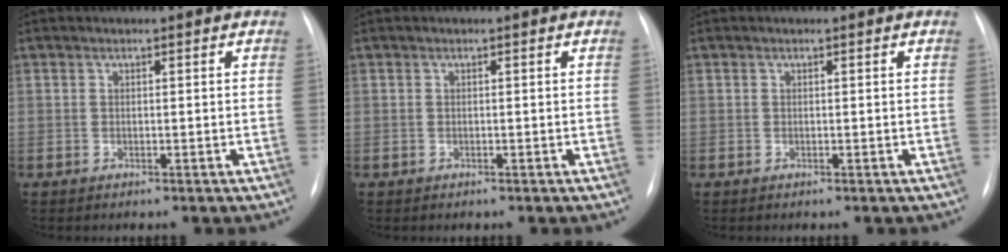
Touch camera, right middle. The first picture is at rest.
{"total": 0.0}
{"total": 0.0}